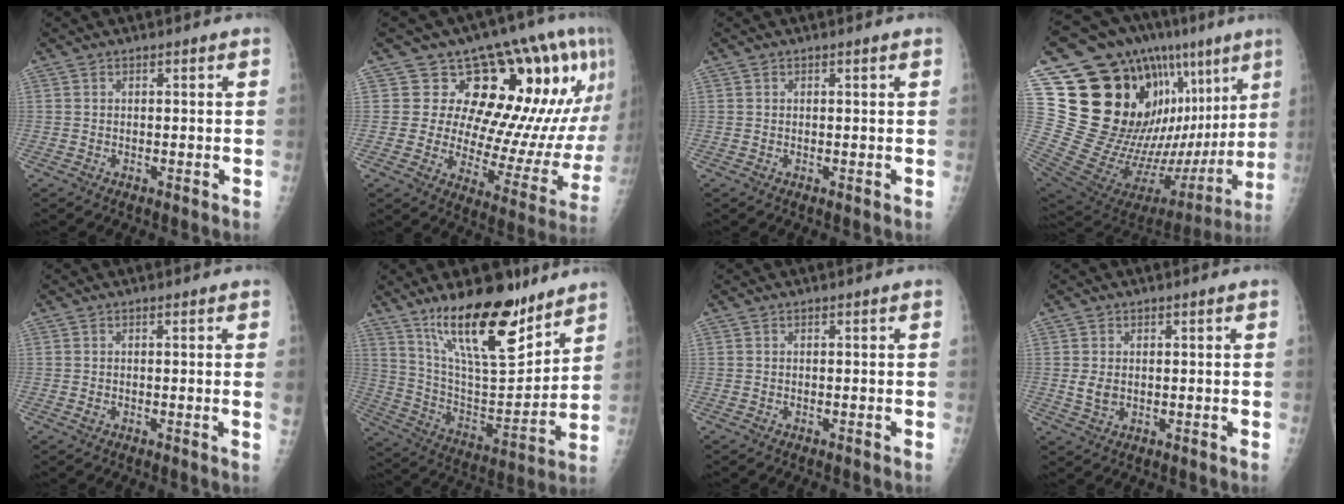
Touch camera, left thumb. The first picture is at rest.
{"total": 20.0, "force": [9.6, 9.6, 14.6], "torque": [-0.123, -0.046, 0.134]}
{"total": 0.0}
{"total": 34.5, "force": [13.8, 12.2, 29.2], "torque": [-0.410, -0.030, 0.253]}
{"total": 1.8, "force": [0.1, -0.2, 1.8], "torque": [-0.031, -0.002, -0.002]}
{"total": 21.7, "force": [15.0, 7.1, 14.0], "torque": [-0.194, -0.087, 0.264]}
{"total": 0.0}
{"total": 2.9, "force": [0.2, 2.3, 1.7], "torque": [-0.021, -0.004, 0.010]}